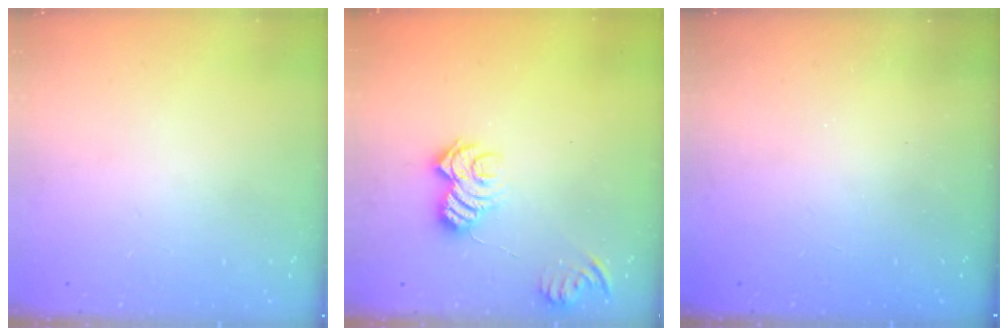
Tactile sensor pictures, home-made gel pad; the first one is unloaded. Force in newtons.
{"total": 10.4, "press": 10.4, "slide": 0.3}
{"total": 2.5, "press": 2.4, "slide": 0.8}